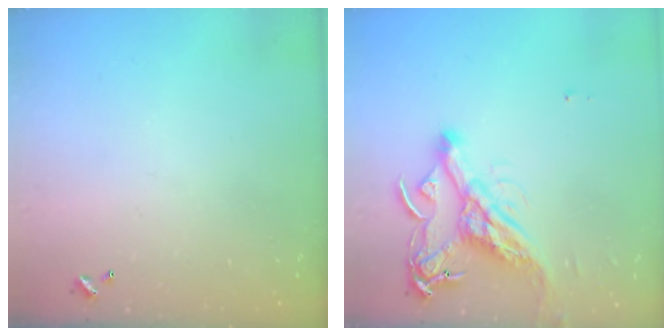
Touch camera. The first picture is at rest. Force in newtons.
{"total": 10.7, "press": 10.6, "slide": 1.6}